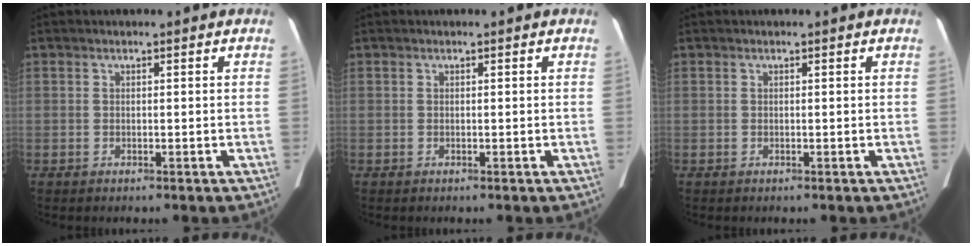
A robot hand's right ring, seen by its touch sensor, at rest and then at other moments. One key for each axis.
{"total": 0.0}
{"total": 0.0}